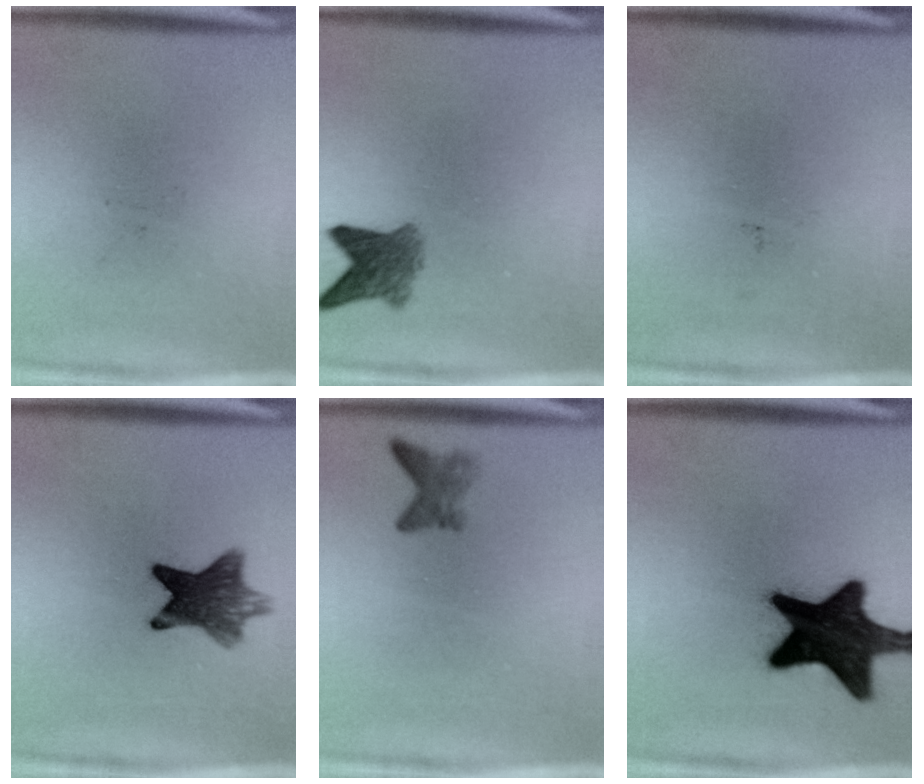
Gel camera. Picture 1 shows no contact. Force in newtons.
{"total": 4.1}
{"total": 0.0}
{"total": 8.9}
{"total": 2.0}
{"total": 18.5}